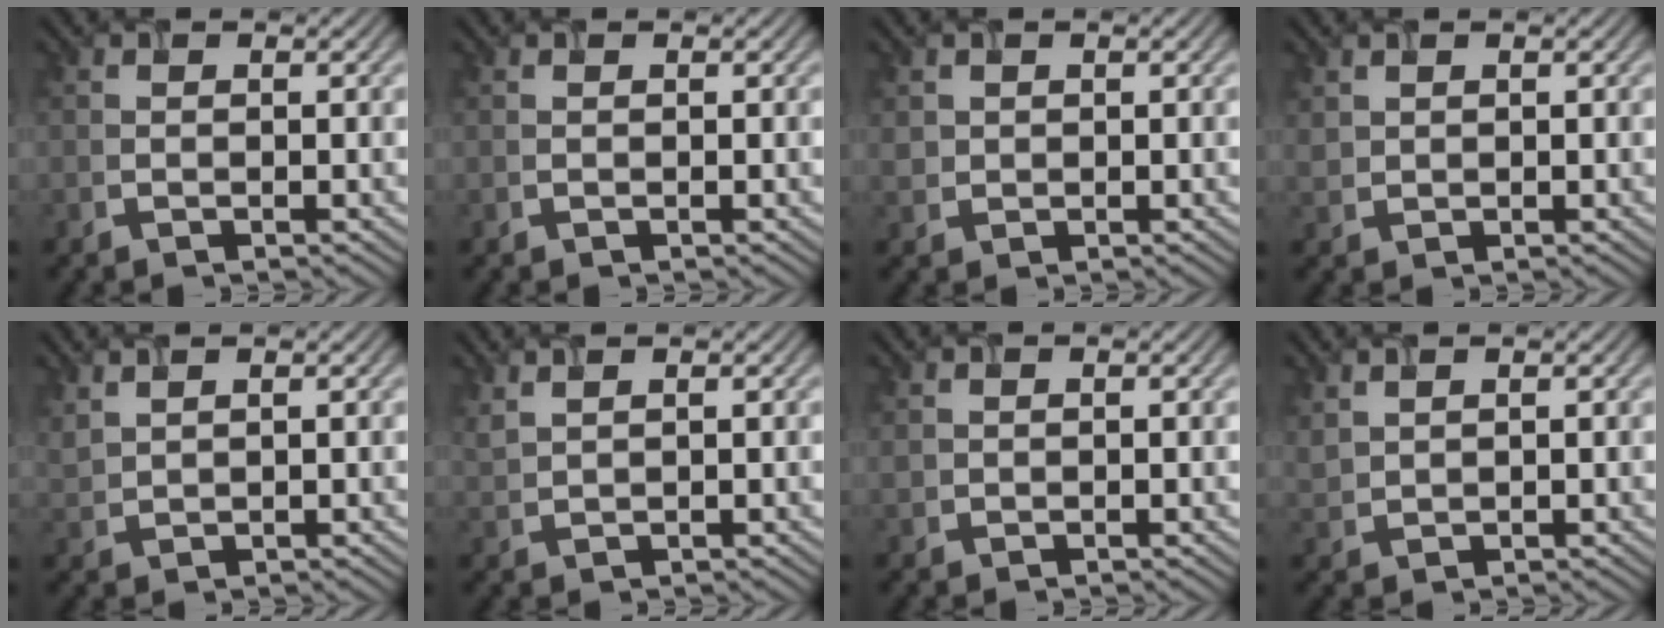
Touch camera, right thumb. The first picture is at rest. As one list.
[{"total": 0.0}, {"total": 1.5, "force": [0.5, 1.4, 0.3], "torque": [-0.013, -0.006, 0.013]}, {"total": 1.4, "force": [0.9, 1.0, 0.4], "torque": [-0.016, -0.002, 0.023]}, {"total": 2.1, "force": [1.7, 0.7, 1.0], "torque": [-0.034, 0.004, 0.044]}, {"total": 1.8, "force": [1.5, 0.4, 0.9], "torque": [-0.029, 0.004, 0.037]}, {"total": 0.9, "force": [0.4, 0.8, 0.2], "torque": [-0.007, -0.002, 0.010]}, {"total": 2.0, "force": [1.5, 0.9, 0.8], "torque": [-0.028, 0.002, 0.040]}]